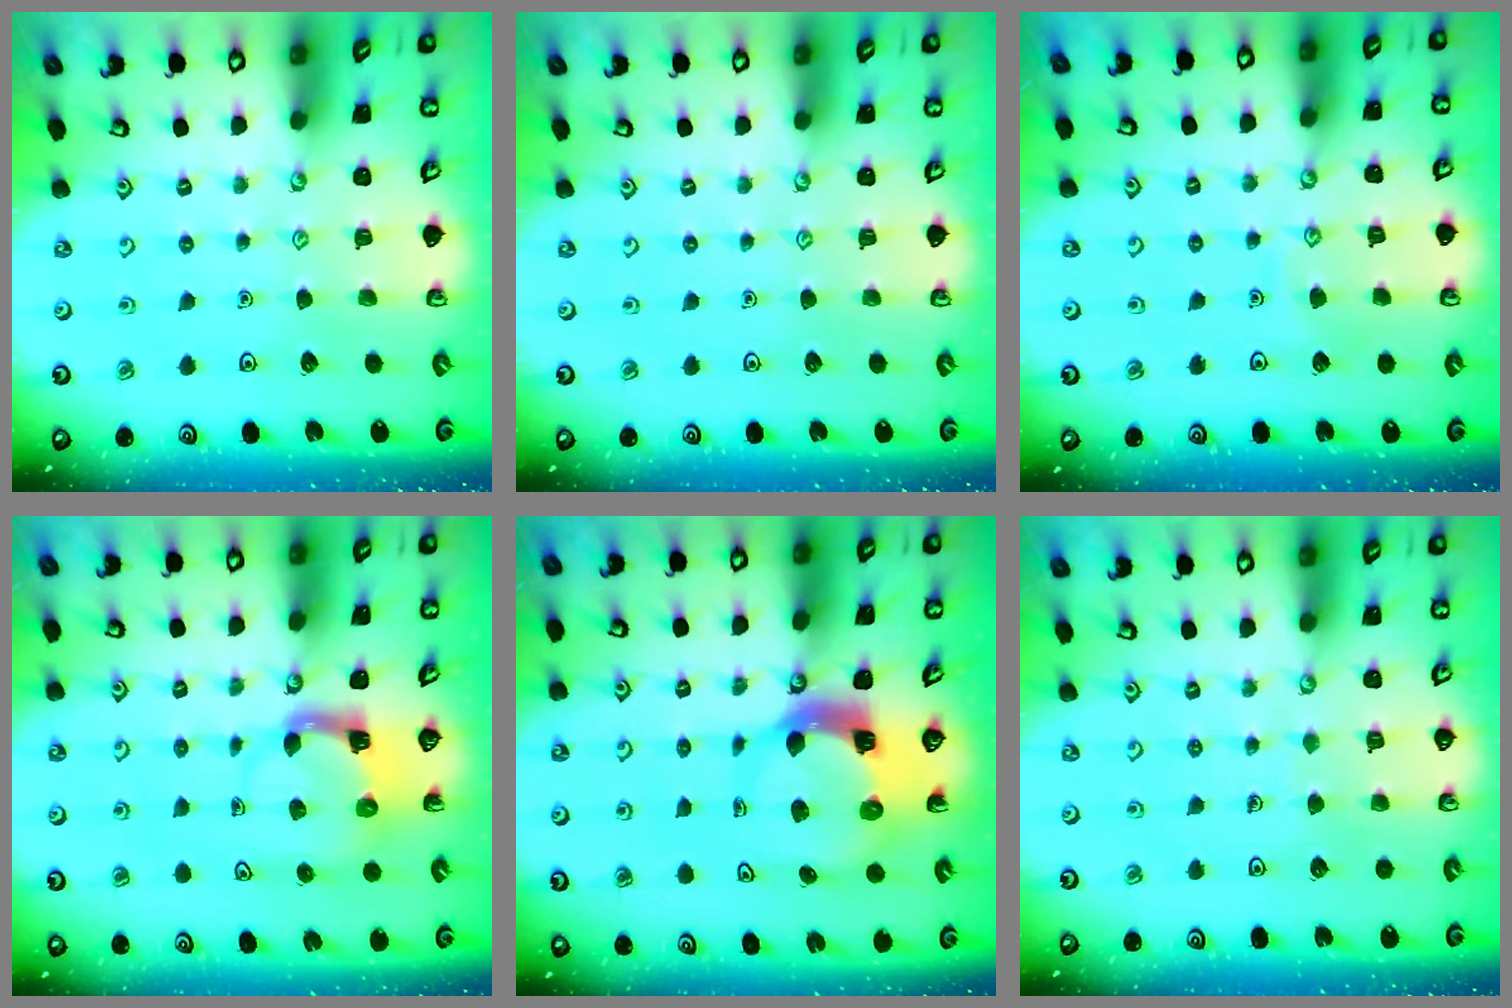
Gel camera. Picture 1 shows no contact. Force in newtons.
{"total": 0.0}
{"total": 5.6, "press": 5.6, "slide": 0.5}
{"total": 3.7, "press": 3.7, "slide": 0.7}
{"total": 6.3, "press": 6.3, "slide": 0.6}
{"total": 3.3, "press": 3.3, "slide": 0.2}